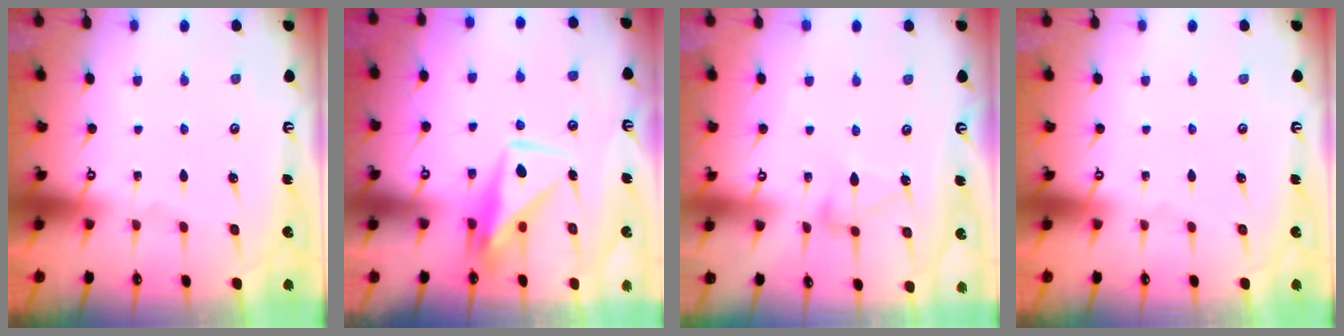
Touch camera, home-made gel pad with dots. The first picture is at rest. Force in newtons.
{"total": 9.2, "press": 9.2, "slide": 0.9}
{"total": 6.4, "press": 6.4, "slide": 0.3}
{"total": 0.0}